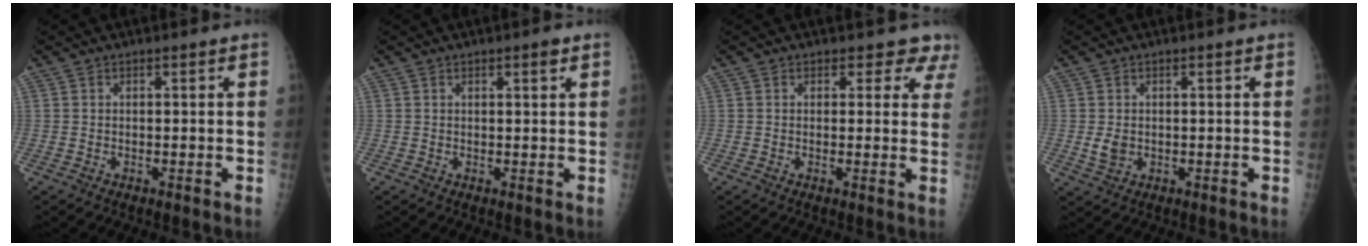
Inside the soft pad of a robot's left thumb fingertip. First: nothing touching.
{"total": 1.1, "force": [0.7, 0.3, 0.9], "torque": [-0.010, -0.002, 0.010]}
{"total": 4.5, "force": [3.6, 2.6, 0.3], "torque": [0.039, -0.016, 0.019]}
{"total": 2.7, "force": [-0.2, 2.1, 1.6], "torque": [-0.021, -0.003, 0.002]}